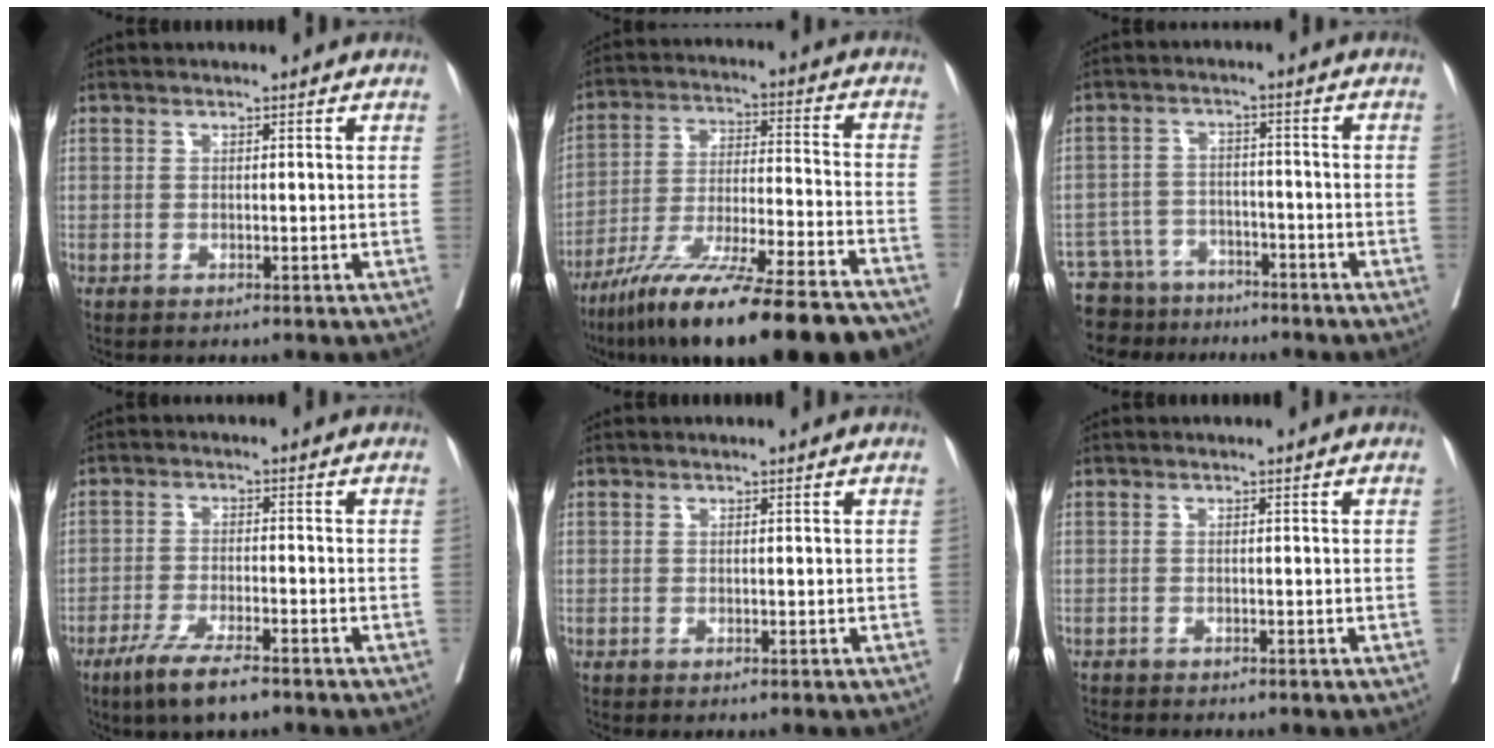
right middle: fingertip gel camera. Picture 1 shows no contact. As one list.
[{"total": 23.8, "force": [-18.6, 1.5, 14.8], "torque": [-0.201, -0.030, -0.307]}, {"total": 8.7, "force": [-7.3, 4.8, 0.4], "torque": [-0.017, 0.023, -0.115]}, {"total": 7.3, "force": [-5.1, 1.0, 5.2], "torque": [-0.097, -0.015, -0.088]}, {"total": 0.0}, {"total": 0.7, "force": [-0.6, 0.2, 0.0], "torque": [-0.011, -0.003, -0.017]}]